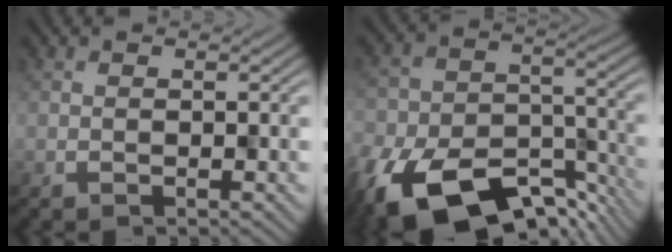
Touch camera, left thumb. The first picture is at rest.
{"total": 15.9, "force": [-10.3, 8.5, 8.7], "torque": [-0.200, -0.052, -0.151]}